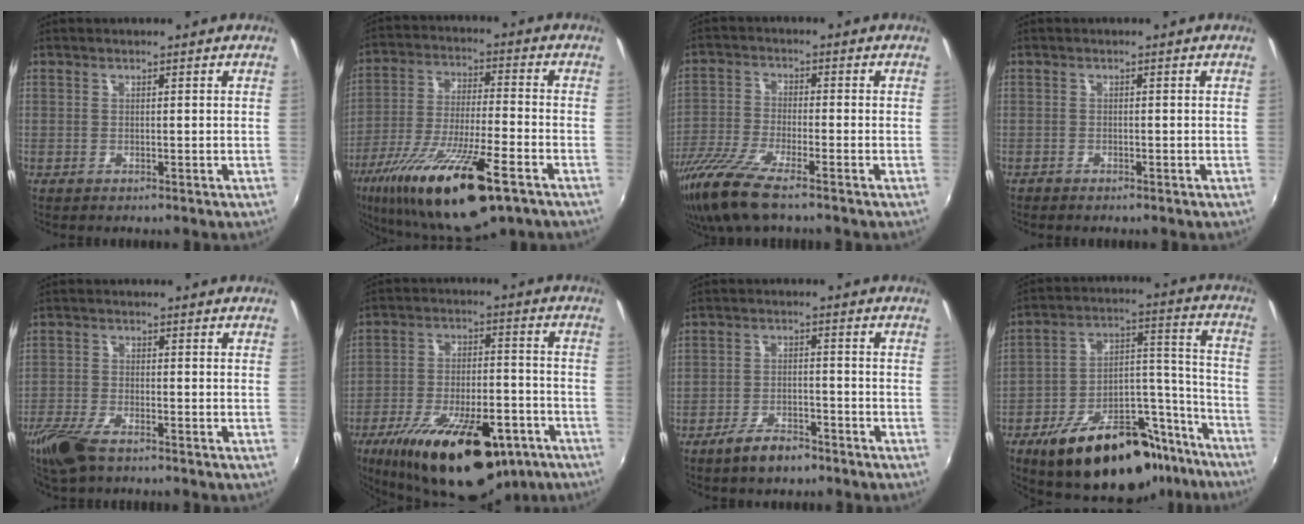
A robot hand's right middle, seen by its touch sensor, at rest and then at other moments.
{"total": 21.3, "force": [-13.2, 4.4, 16.1], "torque": [-0.312, -0.053, -0.233]}
{"total": 12.1, "force": [-8.9, 1.9, 8.0], "torque": [-0.183, -0.039, -0.173]}
{"total": 1.0, "force": [-0.9, 0.4, 0.2], "torque": [-0.011, -0.002, -0.017]}
{"total": 8.1, "force": [-5.8, 2.7, 4.9], "torque": [-0.131, -0.022, -0.117]}
{"total": 25.0, "force": [-15.4, 10.7, 16.6], "torque": [-0.290, -0.023, -0.223]}
{"total": 6.0, "force": [-4.5, 2.5, 3.0], "torque": [-0.070, 0.003, -0.073]}
{"total": 26.4, "force": [-18.5, 11.9, 14.6], "torque": [-0.225, 0.046, -0.252]}